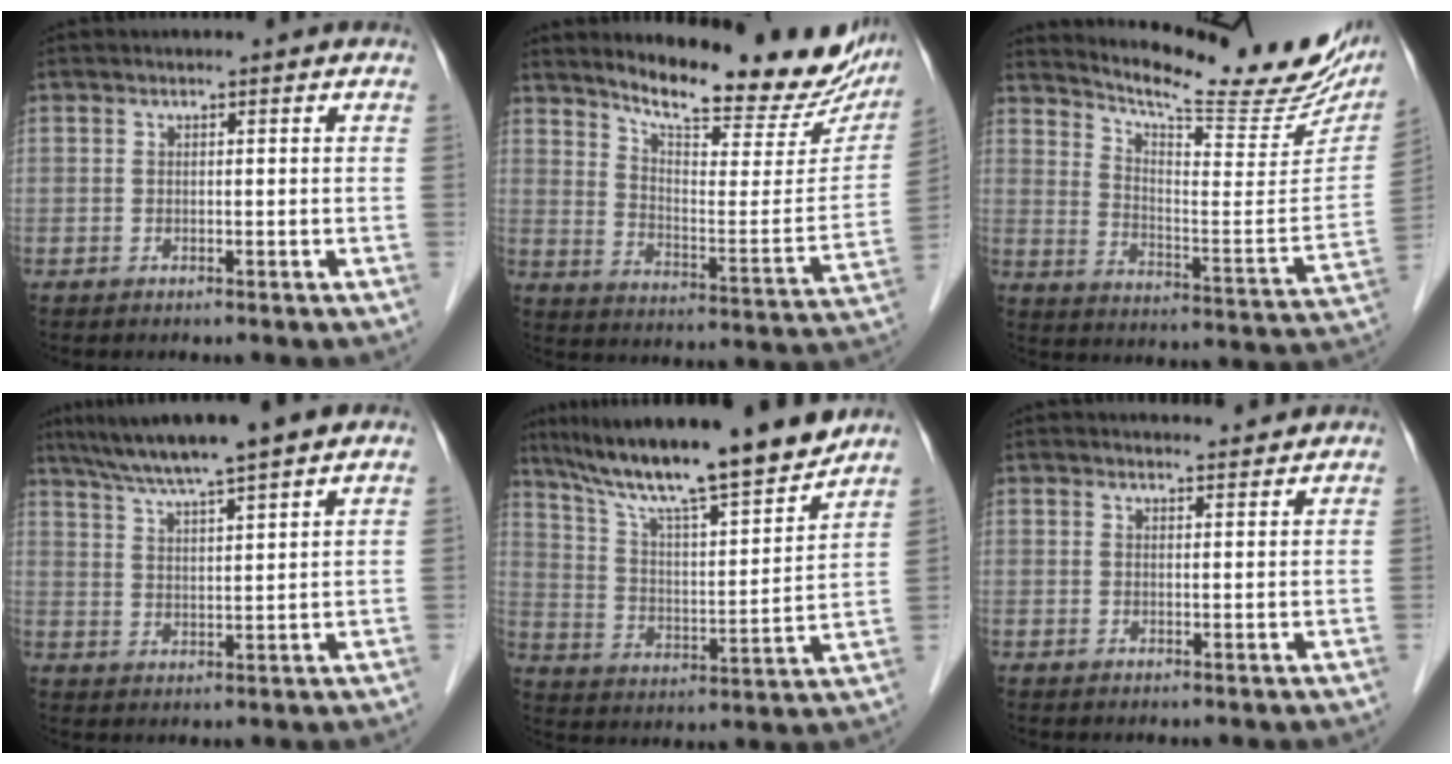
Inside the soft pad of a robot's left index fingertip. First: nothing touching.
{"total": 21.7, "force": [18.9, 5.0, 9.3], "torque": [-0.131, -0.044, 0.250]}
{"total": 21.9, "force": [19.6, 3.3, 9.2], "torque": [-0.141, -0.058, 0.257]}
{"total": 9.4, "force": [7.8, -0.8, 5.2], "torque": [-0.090, 0.018, 0.130]}
{"total": 18.5, "force": [15.9, 0.6, 9.4], "torque": [-0.160, 0.002, 0.261]}
{"total": 3.1, "force": [3.1, 0.3, 0.5], "torque": [-0.011, 0.004, 0.039]}